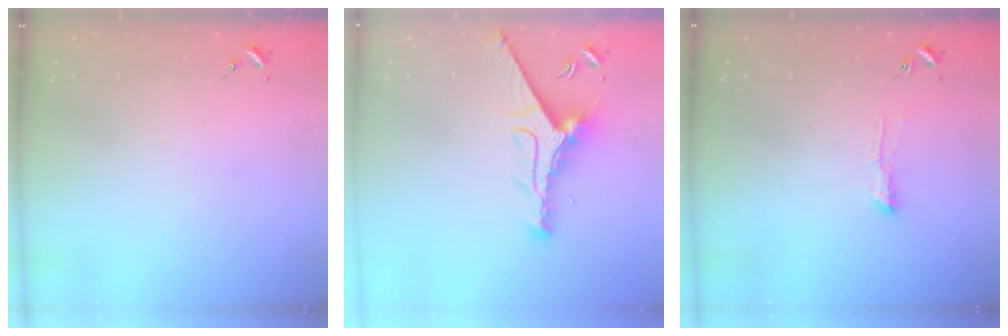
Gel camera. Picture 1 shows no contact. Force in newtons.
{"total": 11.3, "press": 11.3, "slide": 1.3}
{"total": 3.9, "press": 3.8, "slide": 0.6}